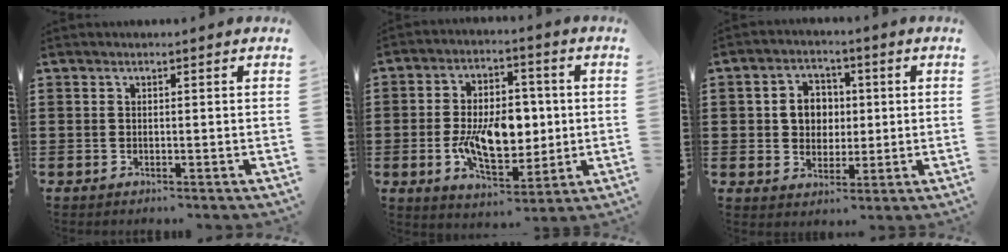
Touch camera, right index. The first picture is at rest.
{"total": 11.1, "force": [-0.7, 6.5, 9.0], "torque": [-0.161, 0.002, -0.016]}
{"total": 5.4, "force": [0.4, 4.9, 2.4], "torque": [-0.056, 0.014, 0.002]}